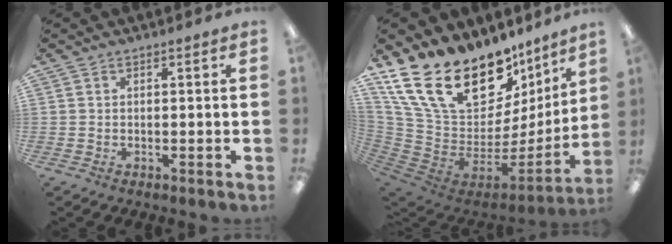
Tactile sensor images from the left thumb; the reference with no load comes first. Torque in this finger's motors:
{"motor_torque": [2.84, 2.17, 1.35, -1.42, 0.60]}